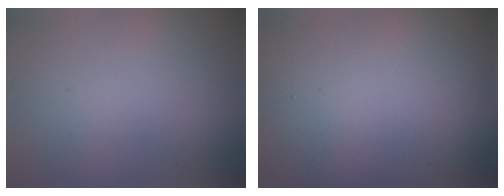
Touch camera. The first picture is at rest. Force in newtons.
{"total": 19.4, "press": 19.4, "slide": 0.9}